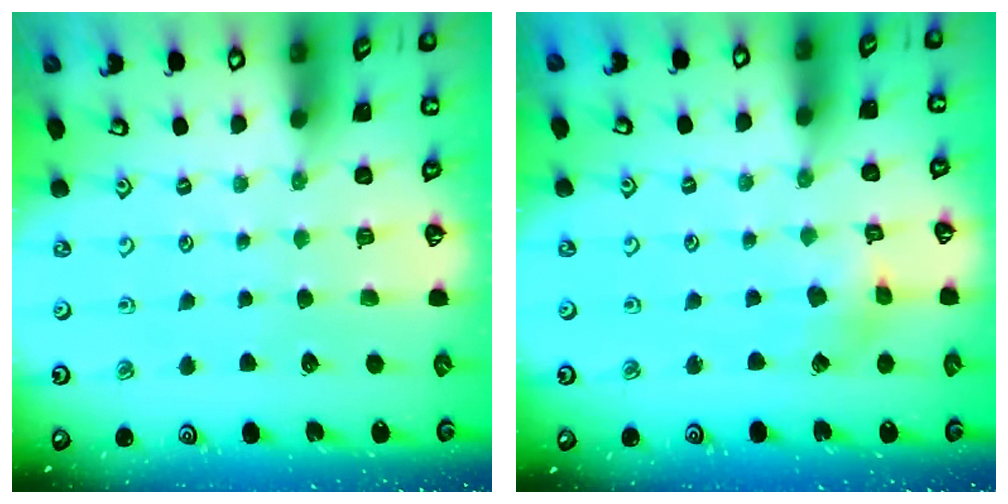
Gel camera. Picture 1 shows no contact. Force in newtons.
{"total": 2.5, "press": 2.5, "slide": 0.3}